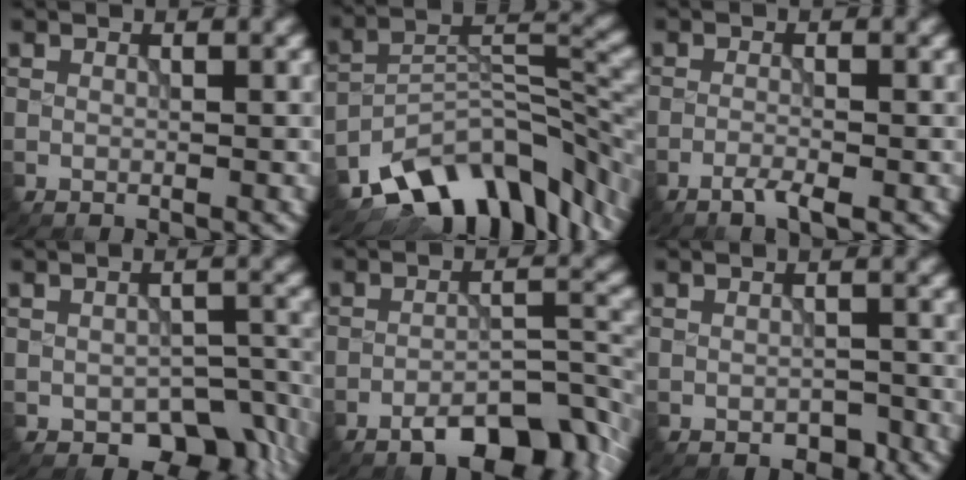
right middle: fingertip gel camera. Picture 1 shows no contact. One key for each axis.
{"total": 12.6, "fx": -9.1, "fy": 5.5, "fz": 6.7, "tx": -0.106, "ty": 0.002, "tz": -0.163}
{"total": 1.6, "fx": -1.1, "fy": 0.2, "fz": 1.2, "tx": -0.021, "ty": 0.000, "tz": -0.026}
{"total": 6.1, "fx": -3.1, "fy": 3.8, "fz": 3.7, "tx": -0.040, "ty": -0.021, "tz": -0.035}
{"total": 7.1, "fx": -4.9, "fy": 2.3, "fz": 4.6, "tx": -0.067, "ty": 0.008, "tz": -0.078}
{"total": 1.4, "fx": -0.9, "fy": 0.8, "fz": 0.7, "tx": -0.010, "ty": -0.002, "tz": -0.015}